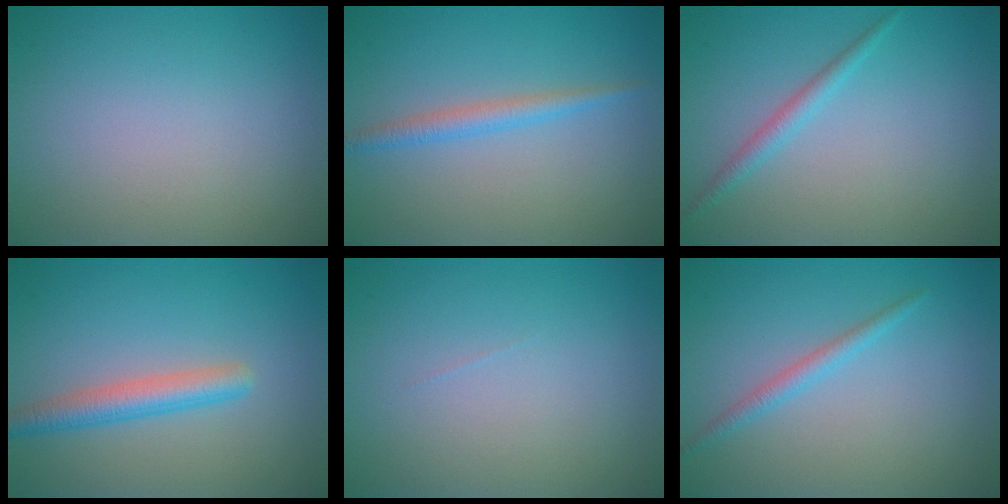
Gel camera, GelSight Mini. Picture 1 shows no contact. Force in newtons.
{"total": 1.9, "press": 1.9, "slide": 0.1}
{"total": 1.6, "press": 1.6, "slide": 0.0}
{"total": 3.0, "press": 3.0, "slide": 0.1}
{"total": 0.0}
{"total": 1.4, "press": 1.4, "slide": 0.1}